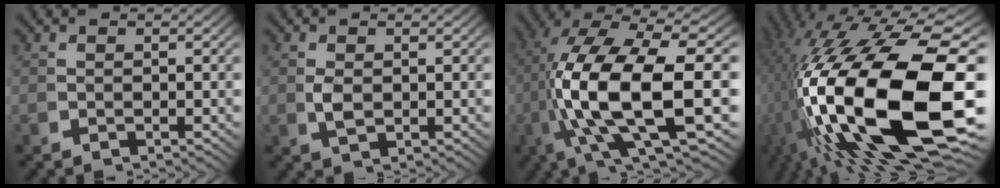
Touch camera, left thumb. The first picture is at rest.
{"total": 2.0, "force": [0.4, 1.3, 1.5], "torque": [-0.042, -0.009, 0.019]}
{"total": 17.8, "force": [-0.3, 8.8, 15.5], "torque": [-0.330, -0.045, 0.023]}
{"total": 28.4, "force": [-2.2, 14.9, 24.1], "torque": [-0.484, -0.080, 0.023]}